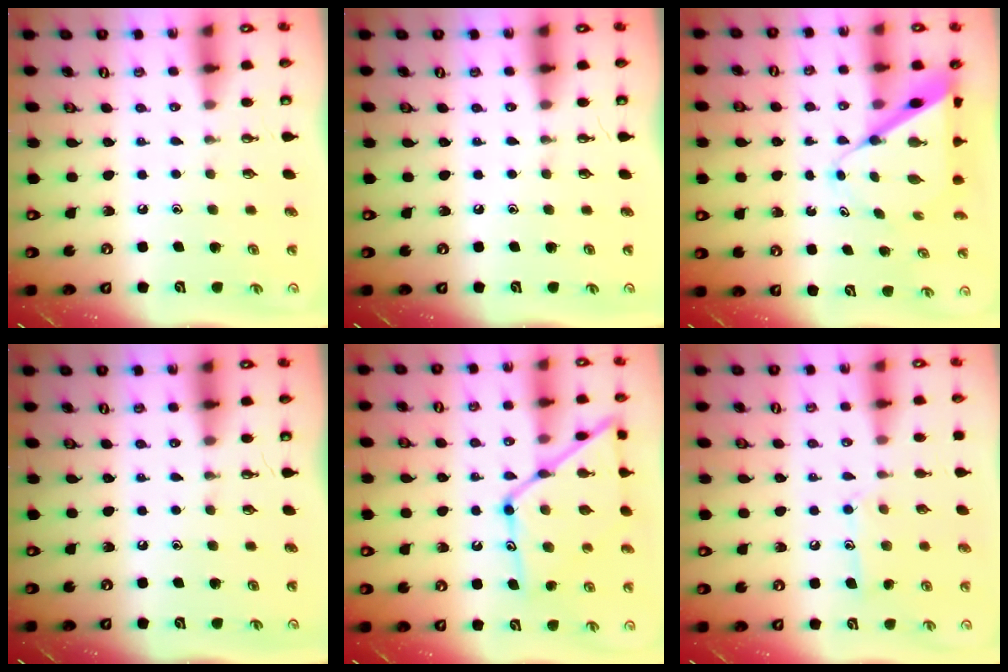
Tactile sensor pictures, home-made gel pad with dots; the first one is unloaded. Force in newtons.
{"total": 0.0}
{"total": 9.7, "press": 9.7, "slide": 0.9}
{"total": 0.0}
{"total": 17.0, "press": 16.9, "slide": 1.4}
{"total": 9.4, "press": 9.4, "slide": 0.7}